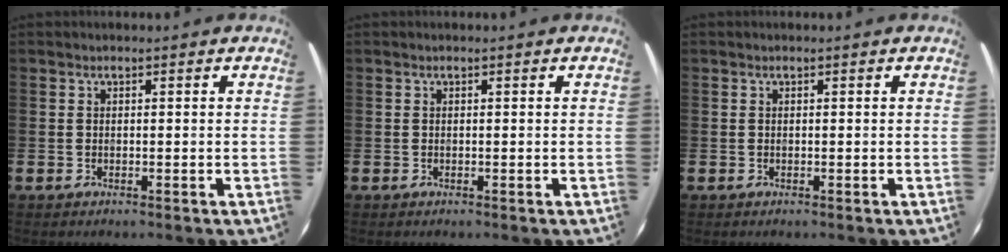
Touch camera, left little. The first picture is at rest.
{"total": 0.0}
{"total": 0.0}